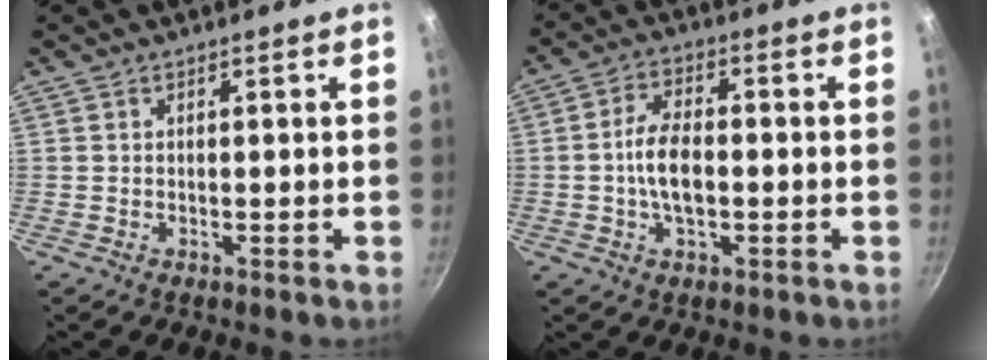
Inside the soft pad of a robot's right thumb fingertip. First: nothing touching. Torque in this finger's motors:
{"motor_torque": [2.24, 2.50, 1.39, -1.38, 0.21]}